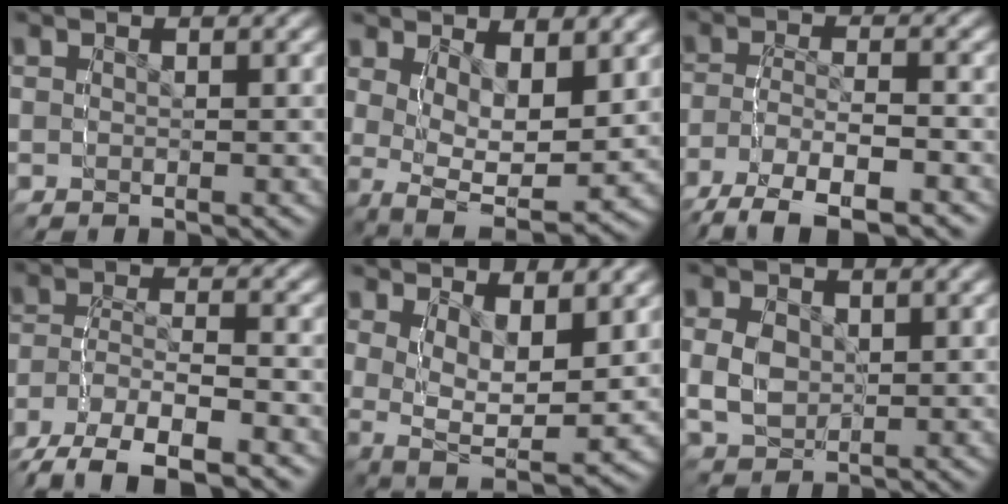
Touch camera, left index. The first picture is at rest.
{"total": 6.9, "force": [-1.5, 4.4, 5.1], "torque": [-0.107, -0.055, -0.005]}
{"total": 7.1, "force": [-5.2, 2.4, 4.1], "torque": [-0.072, -0.025, -0.067]}
{"total": 7.6, "force": [-5.0, 3.6, 4.4], "torque": [-0.089, -0.028, -0.063]}
{"total": 7.5, "force": [0.0, 5.3, 5.3], "torque": [-0.109, -0.045, 0.013]}
{"total": 4.2, "force": [0.6, 3.5, 2.2], "torque": [-0.051, -0.012, 0.020]}